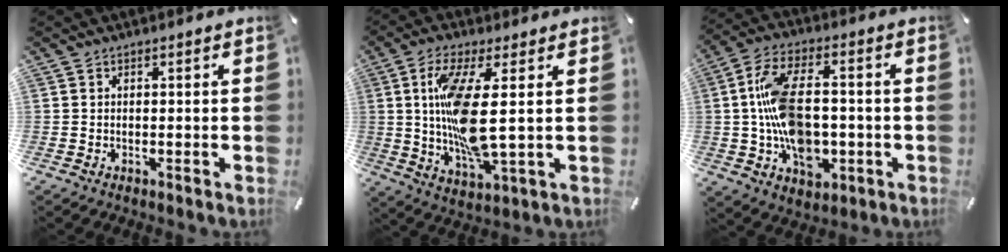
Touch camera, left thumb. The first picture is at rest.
{"total": 14.8, "force": [1.7, 3.8, 14.2], "torque": [-0.294, -0.025, 0.022]}
{"total": 15.2, "force": [-1.3, 9.6, 11.7], "torque": [-0.226, 0.011, -0.020]}